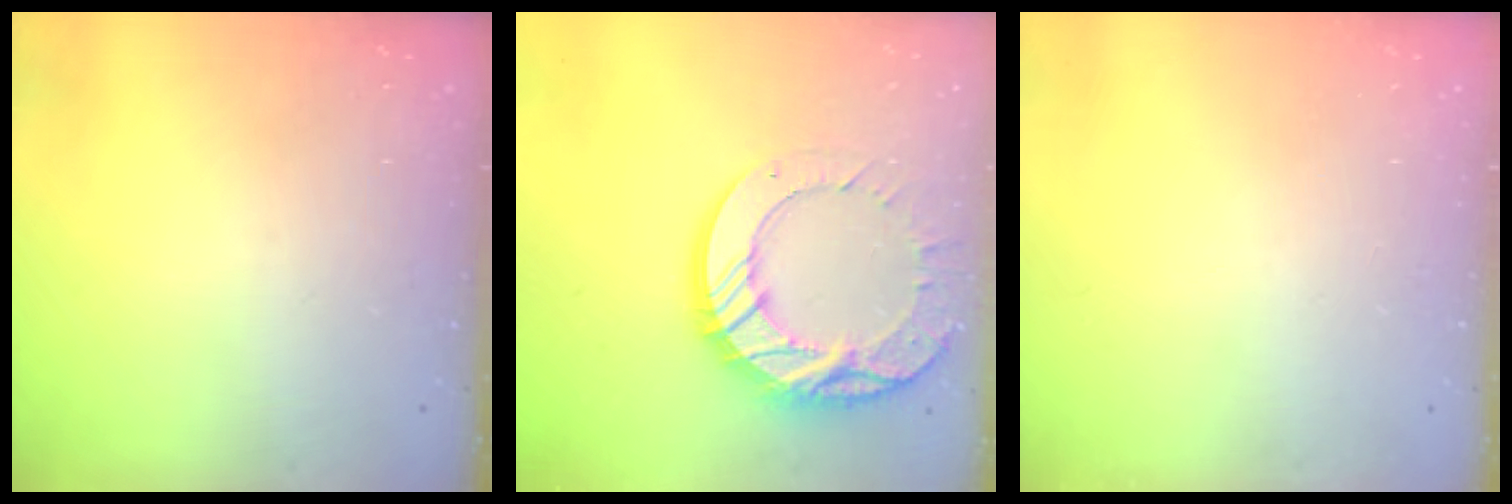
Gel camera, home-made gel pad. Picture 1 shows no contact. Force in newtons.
{"total": 17.7, "press": 17.6, "slide": 1.5}
{"total": 0.0}